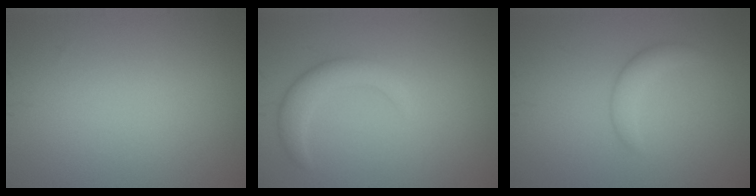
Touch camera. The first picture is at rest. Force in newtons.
{"total": 2.9, "press": 2.9, "slide": 0.1}
{"total": 1.9, "press": 1.9, "slide": 0.1}